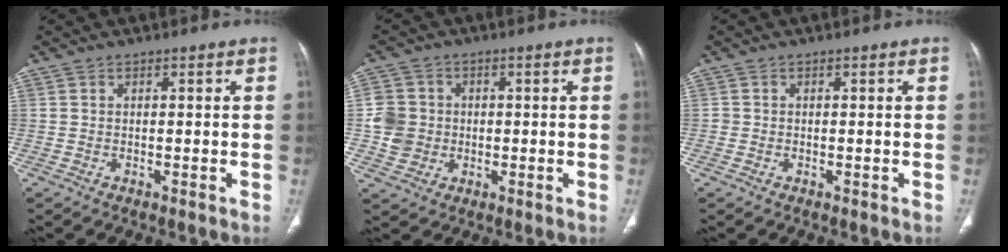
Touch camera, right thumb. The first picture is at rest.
{"total": 6.8, "force": [-0.4, 6.4, 2.3], "torque": [-0.024, 0.008, -0.008]}
{"total": 0.0}